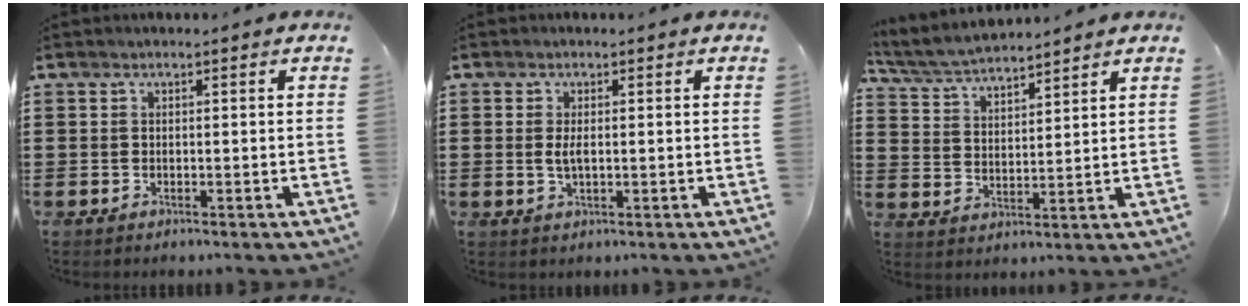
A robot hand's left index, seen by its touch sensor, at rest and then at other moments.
{"total": 2.1, "force": [0.1, 0.7, 1.9], "torque": [-0.053, -0.005, -0.004]}
{"total": 5.0, "force": [4.8, 0.4, 1.1], "torque": [-0.042, -0.020, 0.085]}